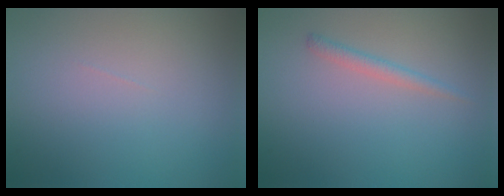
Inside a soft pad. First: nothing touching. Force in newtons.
{"total": 1.2, "press": 1.2, "slide": 0.1}